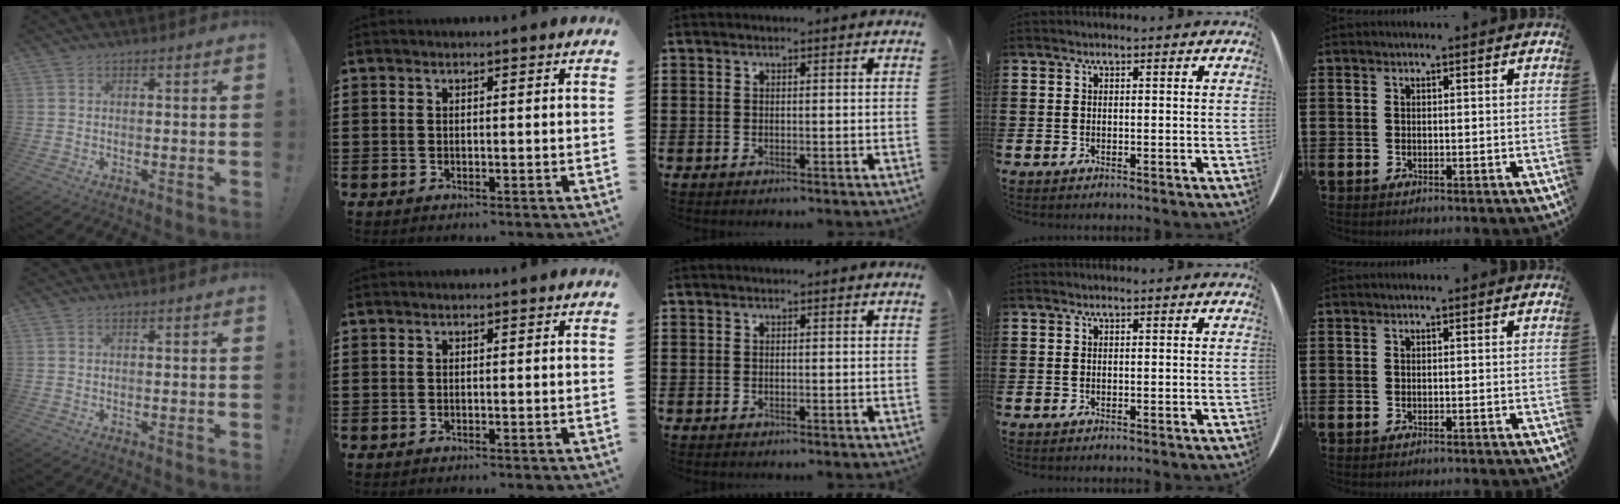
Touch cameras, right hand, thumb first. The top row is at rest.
{}